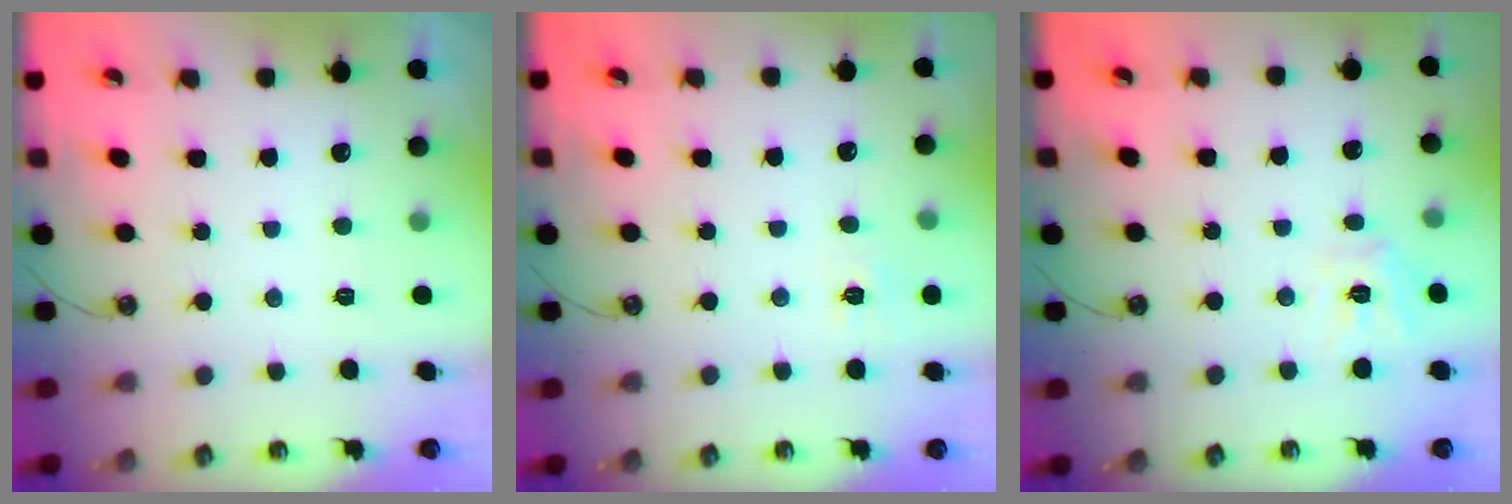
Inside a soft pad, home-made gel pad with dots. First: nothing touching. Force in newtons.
{"total": 5.3, "press": 5.3, "slide": 0.7}
{"total": 9.5, "press": 9.5, "slide": 0.9}